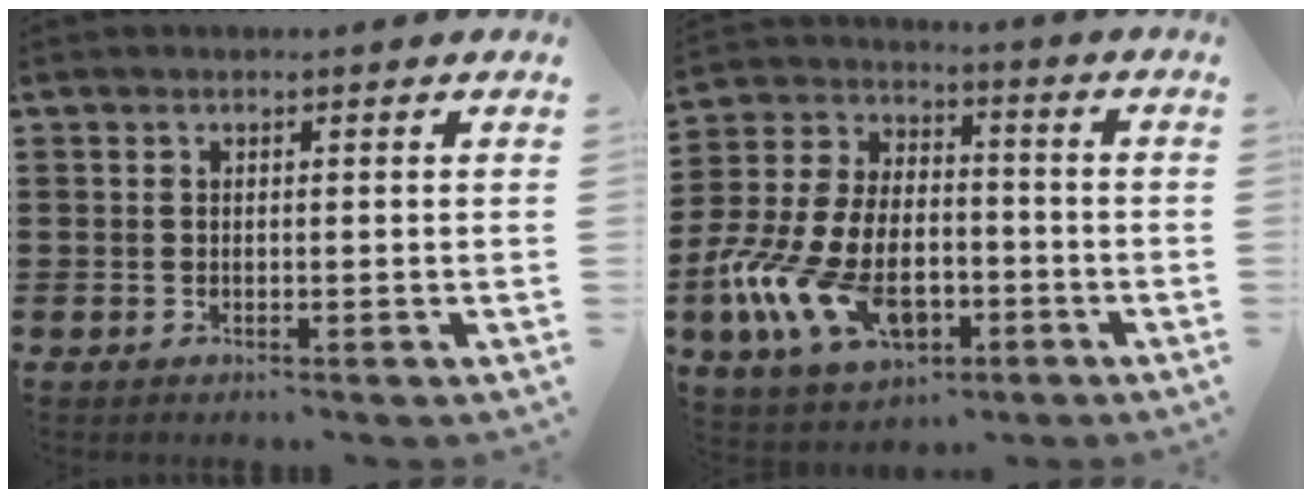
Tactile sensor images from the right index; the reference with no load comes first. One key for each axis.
{"total": 13.7, "fx": -5.0, "fy": 8.4, "fz": 9.6, "tx": -0.226, "ty": 0.014, "tz": -0.093}